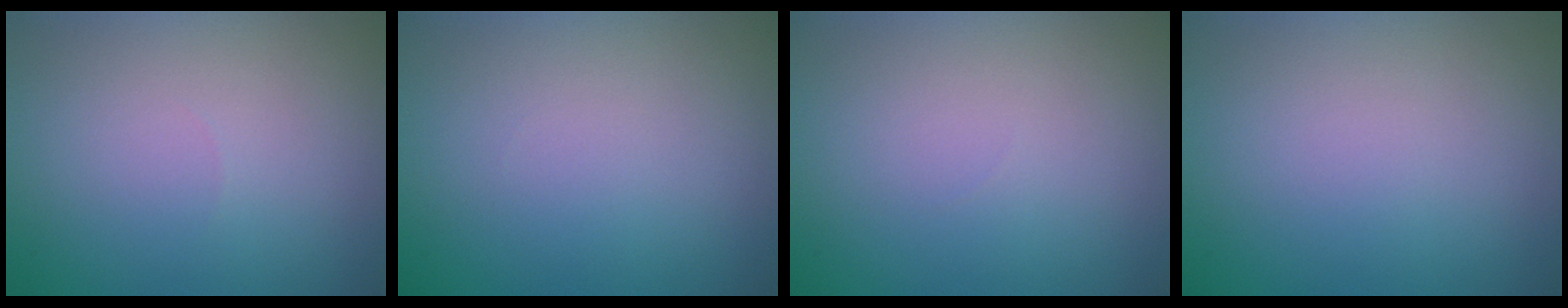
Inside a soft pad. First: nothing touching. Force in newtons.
{"total": 0.0}
{"total": 0.0}
{"total": 0.0}